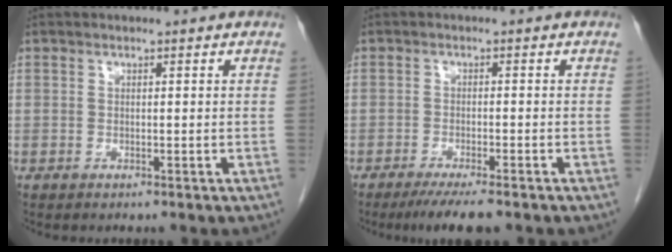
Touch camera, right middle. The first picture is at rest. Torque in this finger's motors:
{"motor_torque": [0.14, -0.09, 0.08, 0.04]}